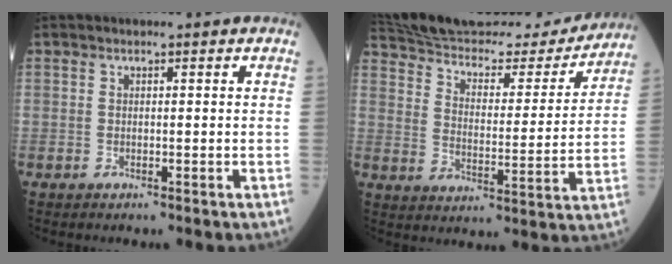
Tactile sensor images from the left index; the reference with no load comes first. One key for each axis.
{"total": 24.9, "fx": 23.4, "fy": 4.7, "fz": 7.1, "tx": -0.125, "ty": -0.028, "tz": 0.324}